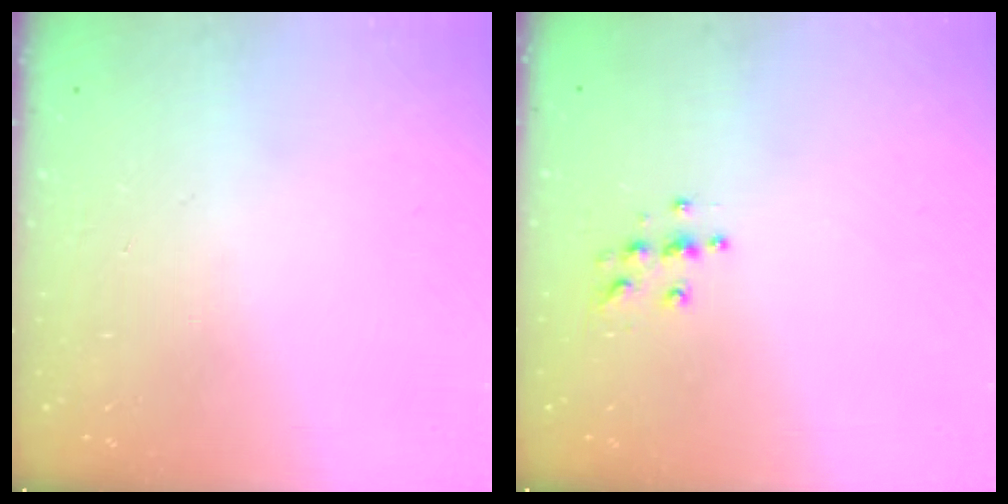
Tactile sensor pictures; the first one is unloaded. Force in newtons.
{"total": 4.9, "press": 4.9, "slide": 0.2}